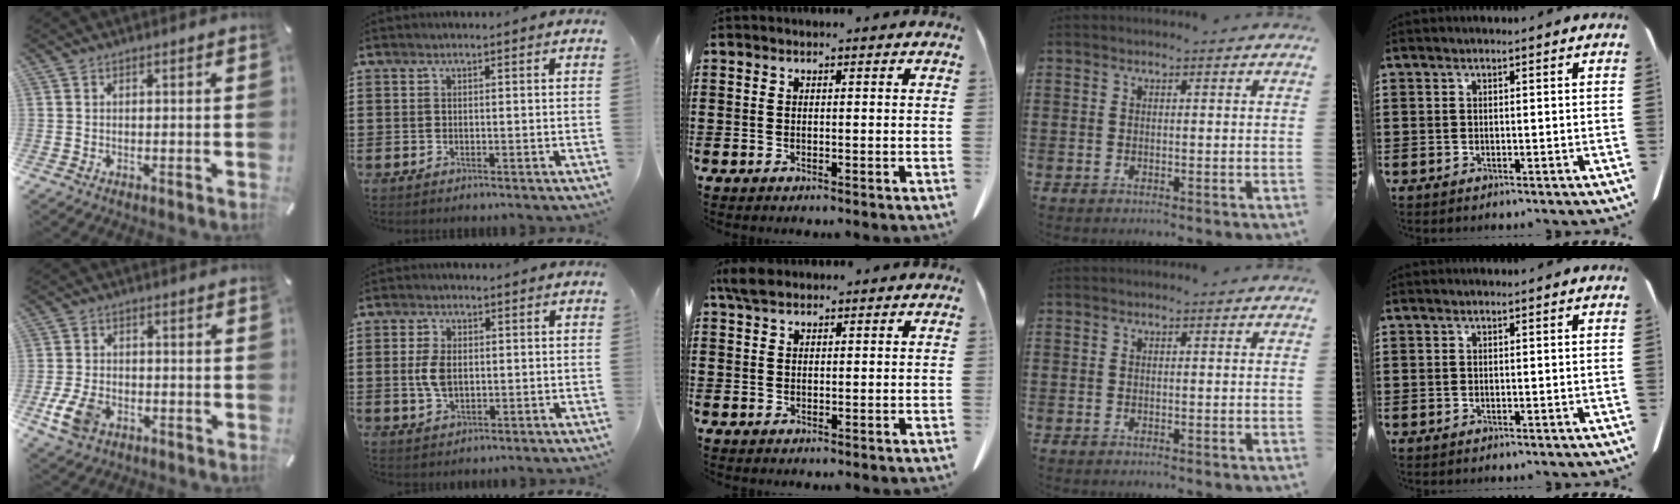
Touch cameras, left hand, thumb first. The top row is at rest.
{"thumb": {"total": 7.3, "force": [-2.9, 4.8, 4.6], "torque": [-0.110, 0.005, -0.054]}, "index": {"total": 4.7, "force": [0.4, 2.7, 3.8], "torque": [-0.100, 0.000, 0.000]}, "middle": {"total": 2.8, "force": [2.1, 1.3, 1.3], "torque": [-0.034, 0.006, 0.040]}}